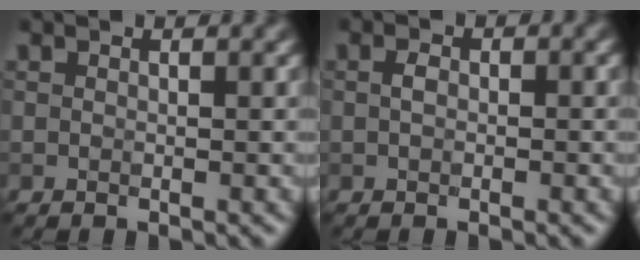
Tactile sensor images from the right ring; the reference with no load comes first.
{"total": 0.9, "force": [-0.2, 0.5, 0.7], "torque": [-0.014, 0.003, -0.004]}